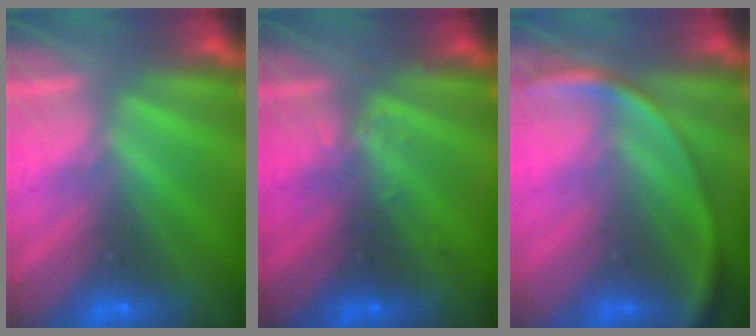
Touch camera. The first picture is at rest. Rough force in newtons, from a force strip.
{"total": 2.4}
{"total": 2.7}